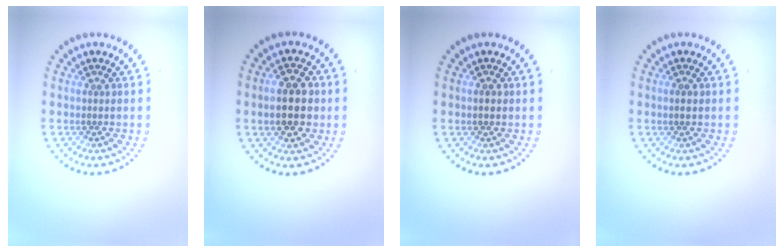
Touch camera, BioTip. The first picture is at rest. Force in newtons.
{"total": 5.0, "press": 5.0, "slide": 0.2}
{"total": 1.2, "press": 1.2, "slide": 0.2}
{"total": 1.2, "press": 1.2, "slide": 0.1}